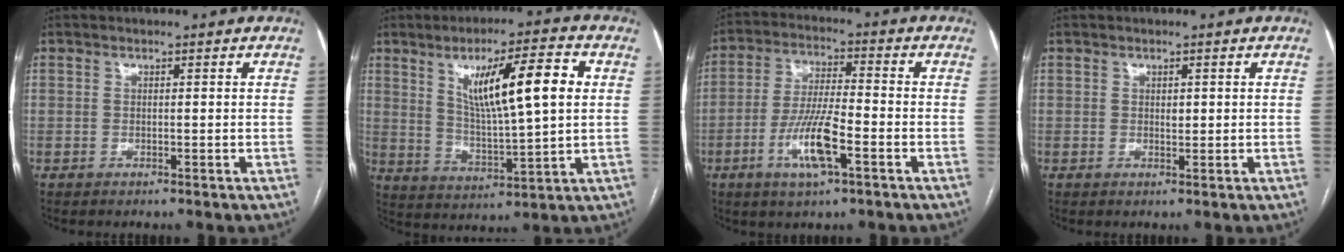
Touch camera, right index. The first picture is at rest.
{"total": 13.5, "force": [4.0, 1.5, 12.8], "torque": [-0.213, 0.007, 0.071]}
{"total": 9.8, "force": [-3.9, 1.6, 8.8], "torque": [-0.176, -0.006, -0.071]}
{"total": 0.9, "force": [0.2, 0.5, 0.7], "torque": [-0.010, 0.000, 0.004]}